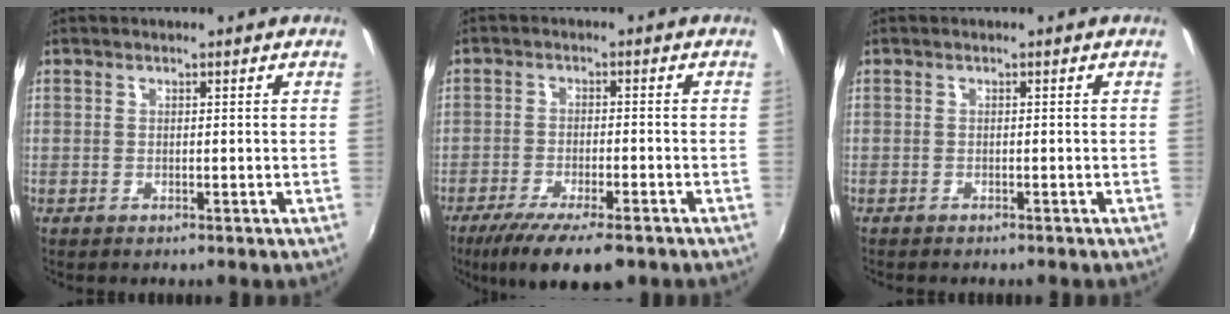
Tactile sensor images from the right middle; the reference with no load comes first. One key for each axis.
{"total": 11.3, "fx": -8.0, "fy": 3.1, "fz": 7.4, "tx": -0.159, "ty": -0.034, "tz": -0.136}
{"total": 1.1, "fx": -1.1, "fy": 0.3, "fz": 0.3, "tx": -0.010, "ty": -0.007, "tz": -0.017}